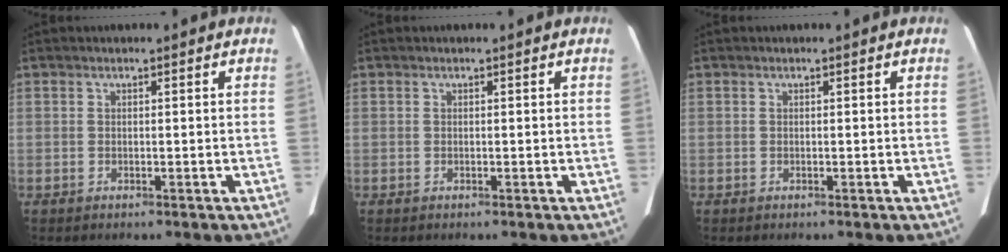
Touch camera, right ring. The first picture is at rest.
{"total": 0.0}
{"total": 0.0}